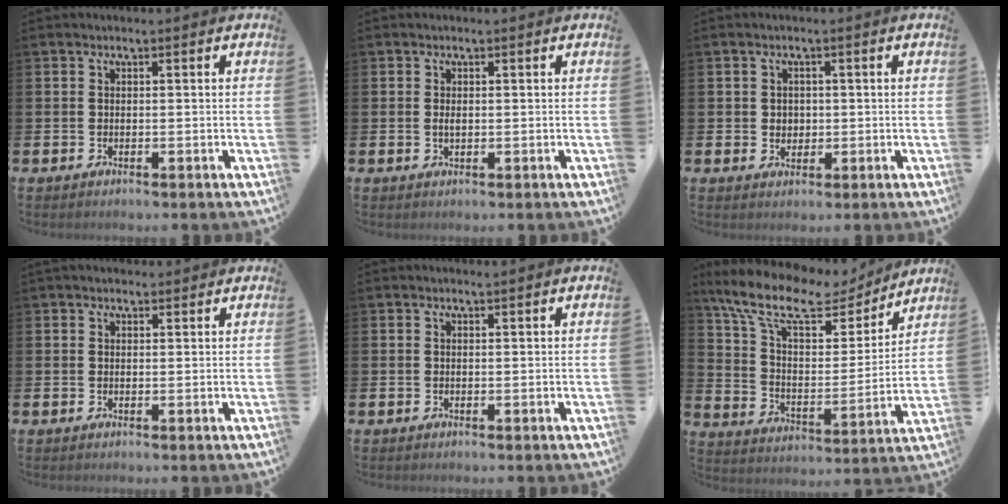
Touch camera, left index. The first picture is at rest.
{"total": 0.9, "force": [0.2, 0.5, 0.7], "torque": [-0.011, 0.002, 0.001]}
{"total": 2.0, "force": [0.6, 1.8, 0.6], "torque": [0.003, 0.002, 0.005]}
{"total": 1.4, "force": [1.2, 0.7, 0.2], "torque": [0.004, 0.003, 0.021]}
{"total": 0.0}
{"total": 12.2, "force": [9.9, 4.3, 5.7], "torque": [-0.149, -0.053, 0.169]}